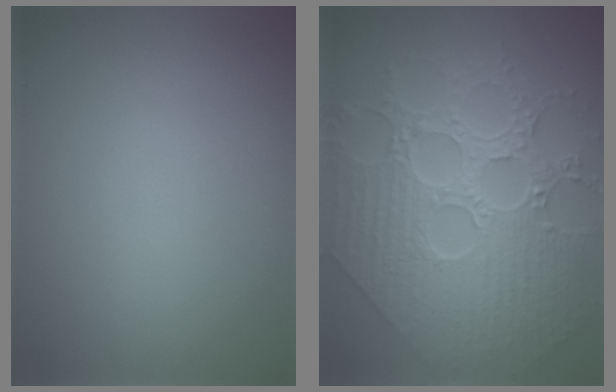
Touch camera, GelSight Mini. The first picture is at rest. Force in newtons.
{"total": 9.4, "press": 7.1, "slide": 6.1}